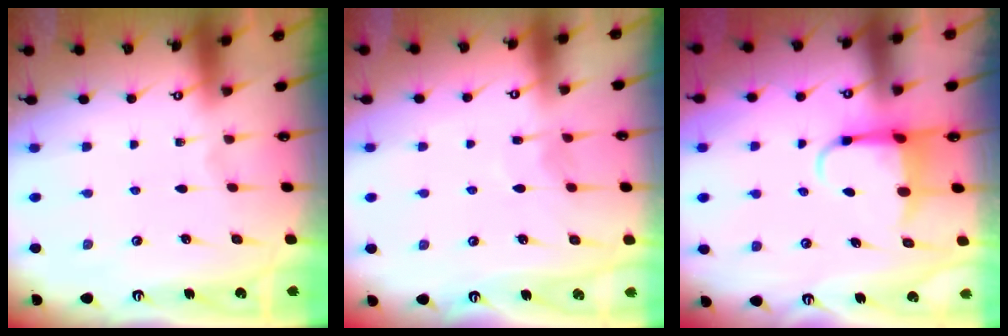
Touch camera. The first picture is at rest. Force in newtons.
{"total": 6.3, "press": 6.2, "slide": 0.6}
{"total": 5.2, "press": 5.1, "slide": 1.0}